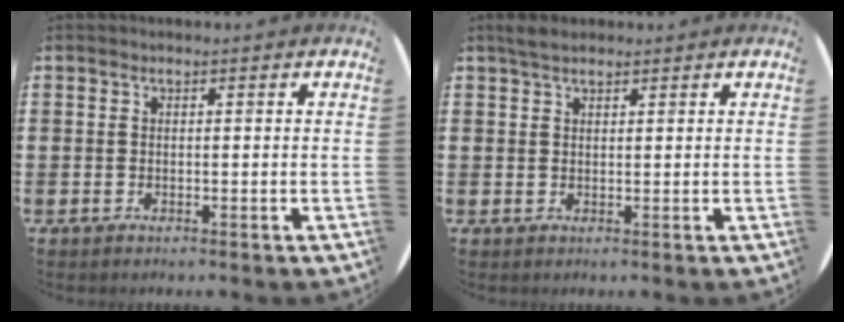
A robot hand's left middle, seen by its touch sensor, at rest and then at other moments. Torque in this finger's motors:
{"motor_torque": [0.20, -0.17, 0.05, 0.01]}